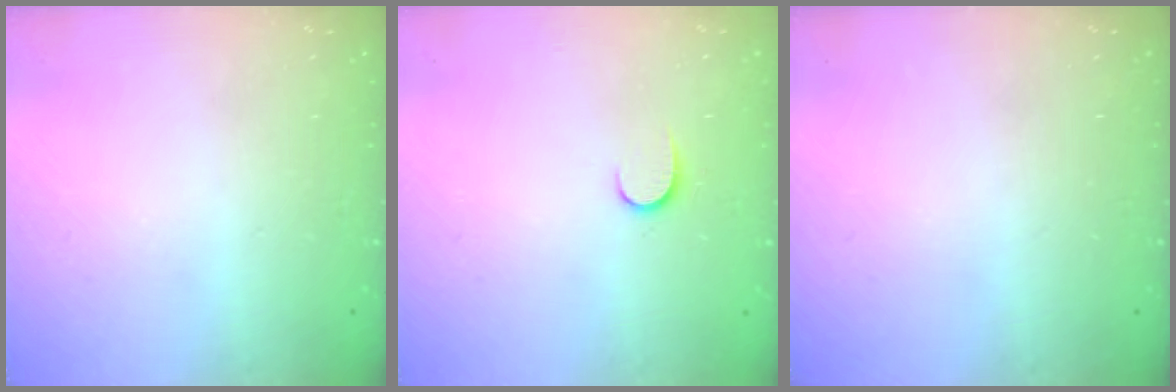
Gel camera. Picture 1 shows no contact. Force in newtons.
{"total": 5.7, "press": 5.7, "slide": 0.5}
{"total": 0.0}